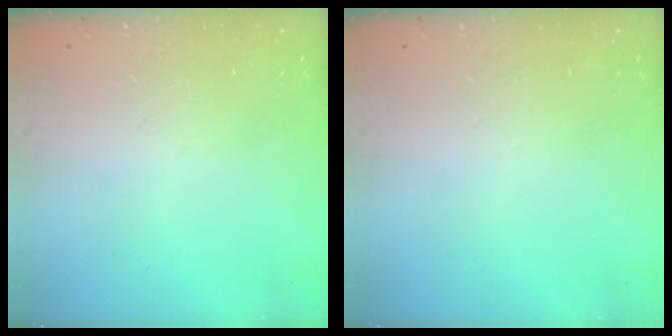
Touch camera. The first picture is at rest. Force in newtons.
{"total": 0.0}